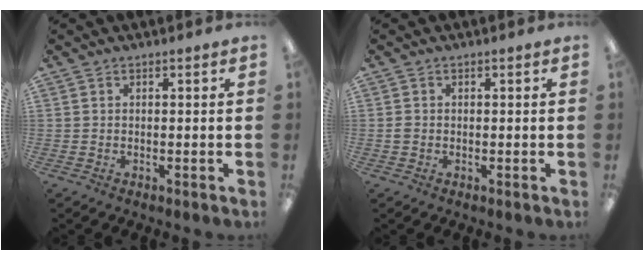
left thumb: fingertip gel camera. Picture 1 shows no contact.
{"total": 1.0, "force": [-0.2, 0.9, 0.4], "torque": [-0.007, 0.004, -0.004]}